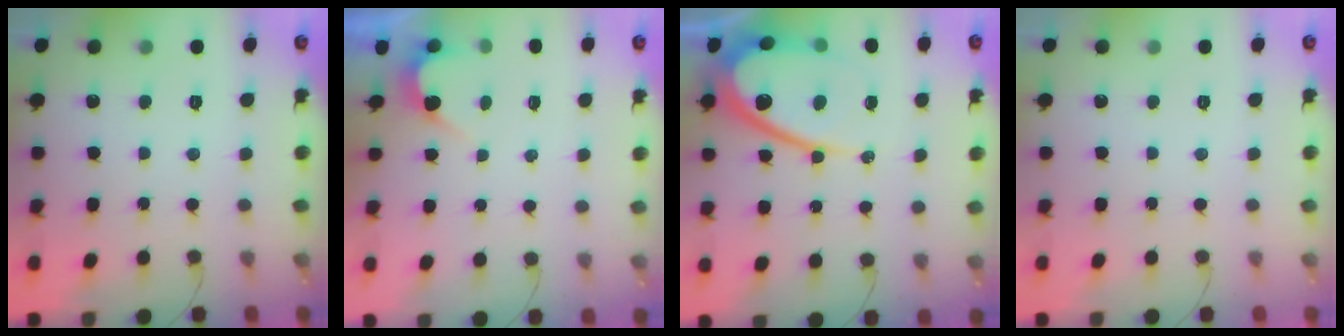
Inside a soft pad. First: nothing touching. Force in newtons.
{"total": 2.7, "press": 2.7, "slide": 0.2}
{"total": 18.8, "press": 18.7, "slide": 1.7}
{"total": 0.0}